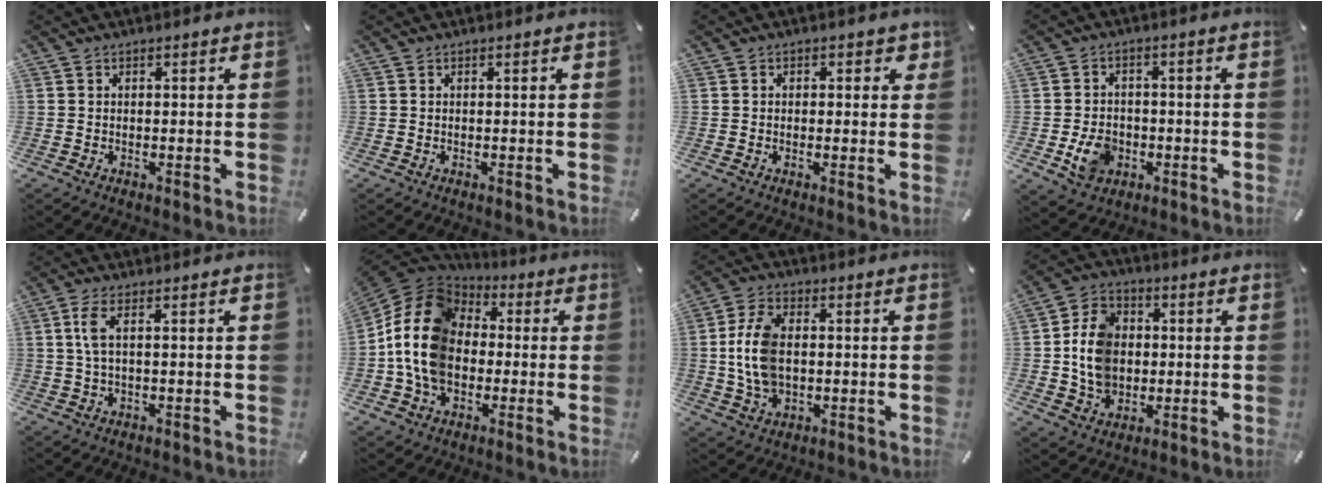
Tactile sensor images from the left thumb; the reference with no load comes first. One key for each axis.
{"total": 0.0}
{"total": 1.9, "fx": 0.1, "fy": 1.6, "fz": 1.1, "tx": 0.001, "ty": -0.002, "tz": -0.006}
{"total": 7.5, "fx": -2.0, "fy": 6.2, "fz": 3.8, "tx": -0.065, "ty": 0.001, "tz": -0.038}
{"total": 4.2, "fx": 0.7, "fy": 1.2, "fz": 4.0, "tx": -0.086, "ty": 0.000, "tz": 0.009}
{"total": 16.0, "fx": -1.8, "fy": 13.0, "fz": 9.1, "tx": -0.213, "ty": 0.023, "tz": -0.037}
{"total": 10.5, "fx": -0.1, "fy": 7.1, "fz": 7.8, "tx": -0.186, "ty": 0.006, "tz": -0.005}
{"total": 11.0, "fx": -0.3, "fy": 9.4, "fz": 5.7, "tx": -0.127, "ty": 0.019, "tz": -0.003}